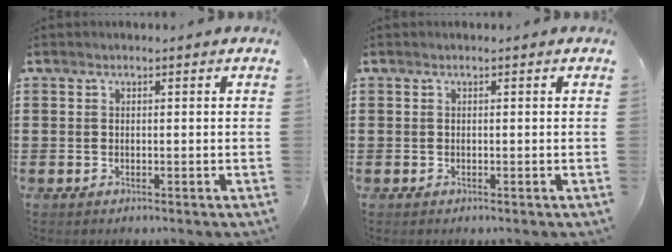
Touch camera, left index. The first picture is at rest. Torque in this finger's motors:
{"motor_torque": [0.00, 0.00, 0.00, 0.00]}